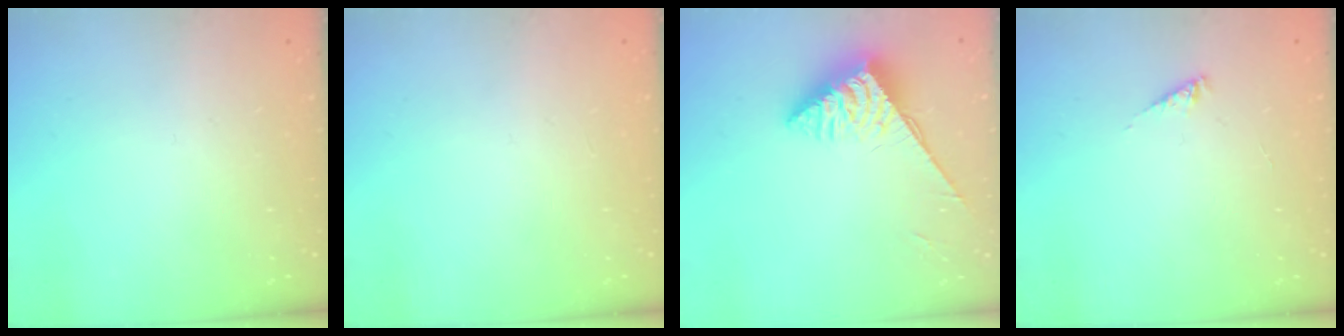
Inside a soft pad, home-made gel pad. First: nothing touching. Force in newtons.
{"total": 0.0}
{"total": 5.5, "press": 5.5, "slide": 0.3}
{"total": 1.6, "press": 1.6, "slide": 0.3}